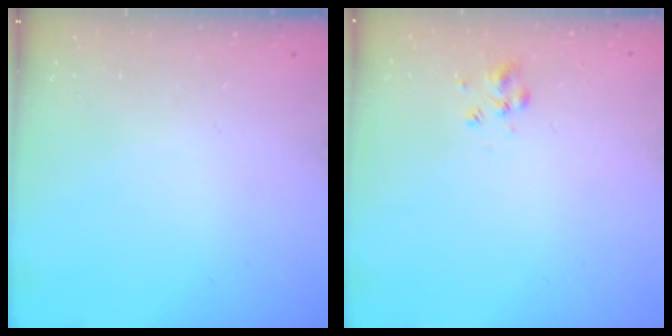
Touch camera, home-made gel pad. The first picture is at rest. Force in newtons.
{"total": 3.0, "press": 2.9, "slide": 0.8}